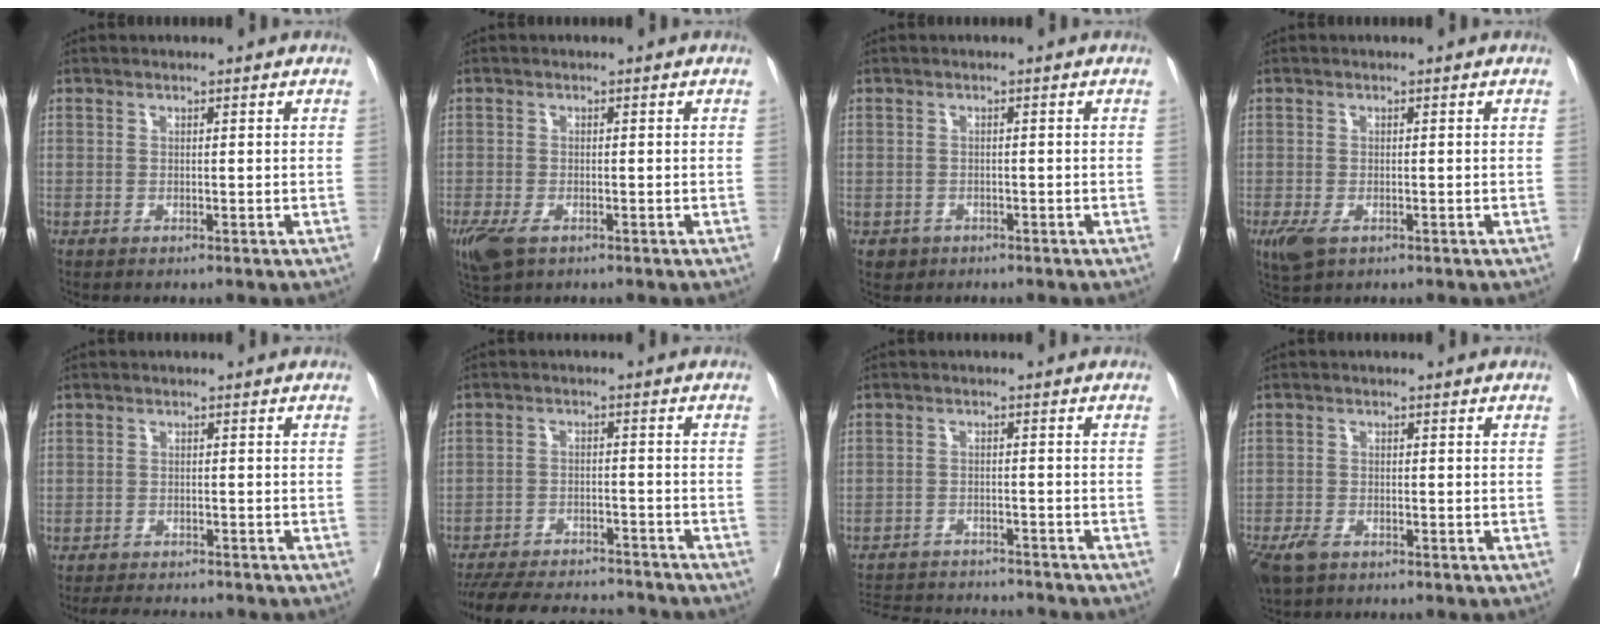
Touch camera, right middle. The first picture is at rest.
{"total": 5.8, "force": [-3.2, 3.0, 3.7], "torque": [-0.082, -0.014, -0.055]}
{"total": 1.7, "force": [-1.0, 1.3, 0.1], "torque": [-0.009, 0.003, -0.013]}
{"total": 3.6, "force": [-1.7, 1.8, 2.6], "torque": [-0.054, -0.008, -0.024]}
{"total": 5.4, "force": [-4.9, 1.7, 1.4], "torque": [-0.021, -0.008, -0.072]}
{"total": 18.2, "force": [-16.6, 4.0, 6.4], "torque": [-0.153, -0.017, -0.236]}
{"total": 13.3, "force": [-12.6, 2.2, 3.5], "torque": [-0.073, 0.001, -0.174]}
{"total": 5.8, "force": [-3.9, 3.0, 3.1], "torque": [-0.062, -0.008, -0.068]}